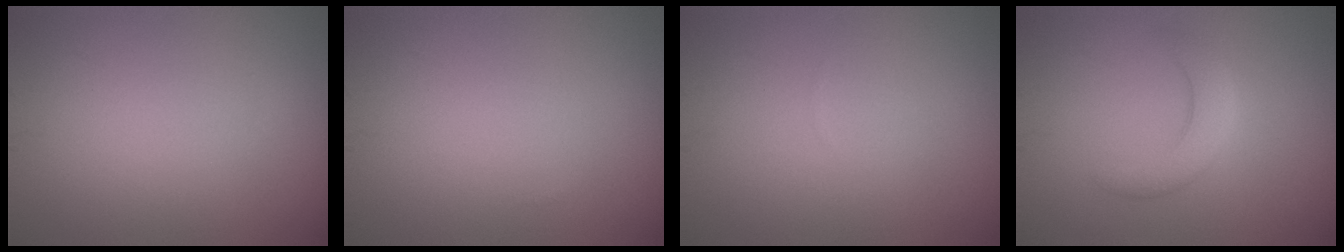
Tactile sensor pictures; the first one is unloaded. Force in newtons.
{"total": 0.0}
{"total": 0.0}
{"total": 2.9, "press": 2.9, "slide": 0.2}